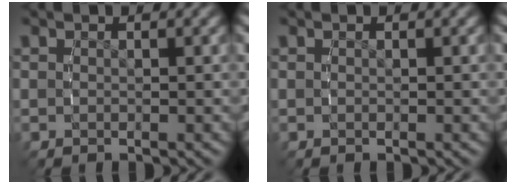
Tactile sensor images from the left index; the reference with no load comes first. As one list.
[{"total": 0.0}]